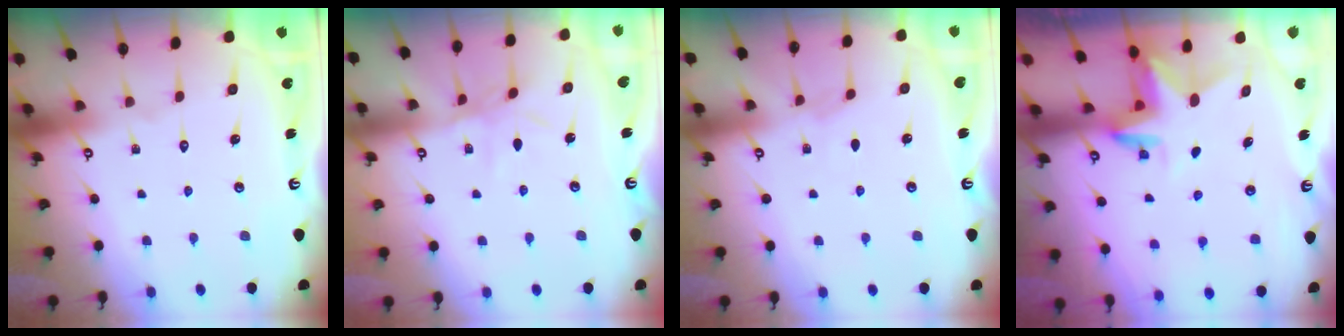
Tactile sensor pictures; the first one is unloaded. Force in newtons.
{"total": 5.6, "press": 5.6, "slide": 0.6}
{"total": 2.3, "press": 2.3, "slide": 0.5}
{"total": 3.0, "press": 3.0, "slide": 0.2}